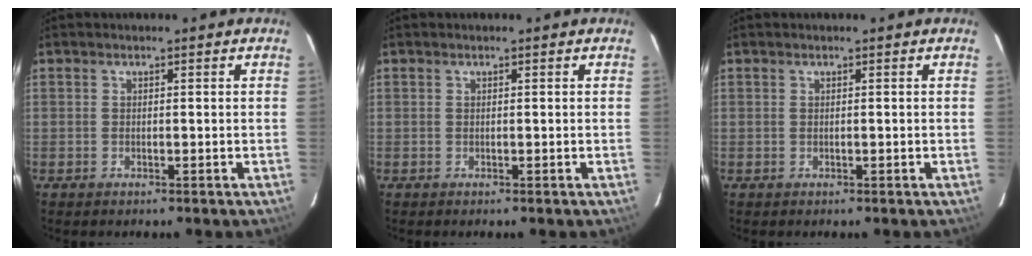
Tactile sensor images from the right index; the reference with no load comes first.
{"total": 0.0}
{"total": 0.0}